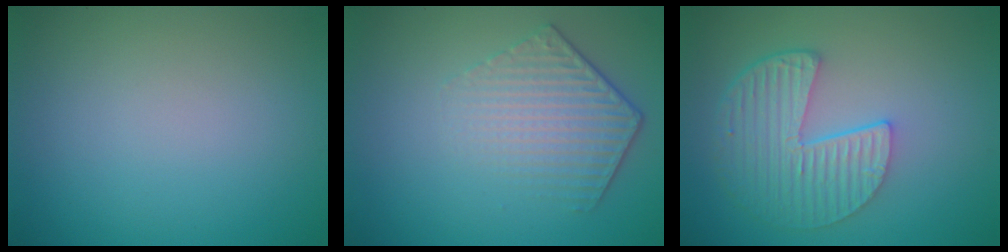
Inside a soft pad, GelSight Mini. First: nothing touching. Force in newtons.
{"total": 4.4, "press": 3.0, "slide": 3.1}
{"total": 5.5, "press": 4.2, "slide": 3.6}